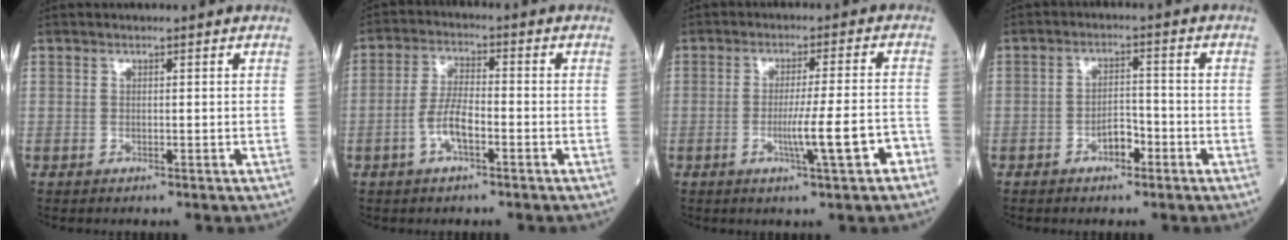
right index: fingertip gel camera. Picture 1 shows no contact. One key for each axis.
{"total": 5.4, "fx": -2.2, "fy": 1.6, "fz": 4.7, "tx": -0.097, "ty": 0.007, "tz": -0.044}
{"total": 7.7, "fx": -3.3, "fy": -0.1, "fz": 6.9, "tx": -0.109, "ty": -0.004, "tz": -0.049}
{"total": 3.4, "fx": -1.9, "fy": 1.6, "fz": 2.3, "tx": -0.035, "ty": 0.008, "tz": -0.035}